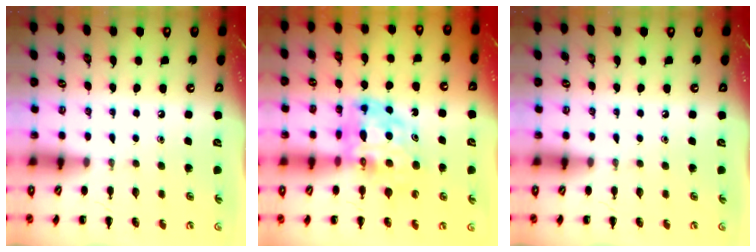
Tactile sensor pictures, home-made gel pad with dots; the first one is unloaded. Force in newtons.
{"total": 10.9, "press": 10.4, "slide": 3.4}
{"total": 0.0}